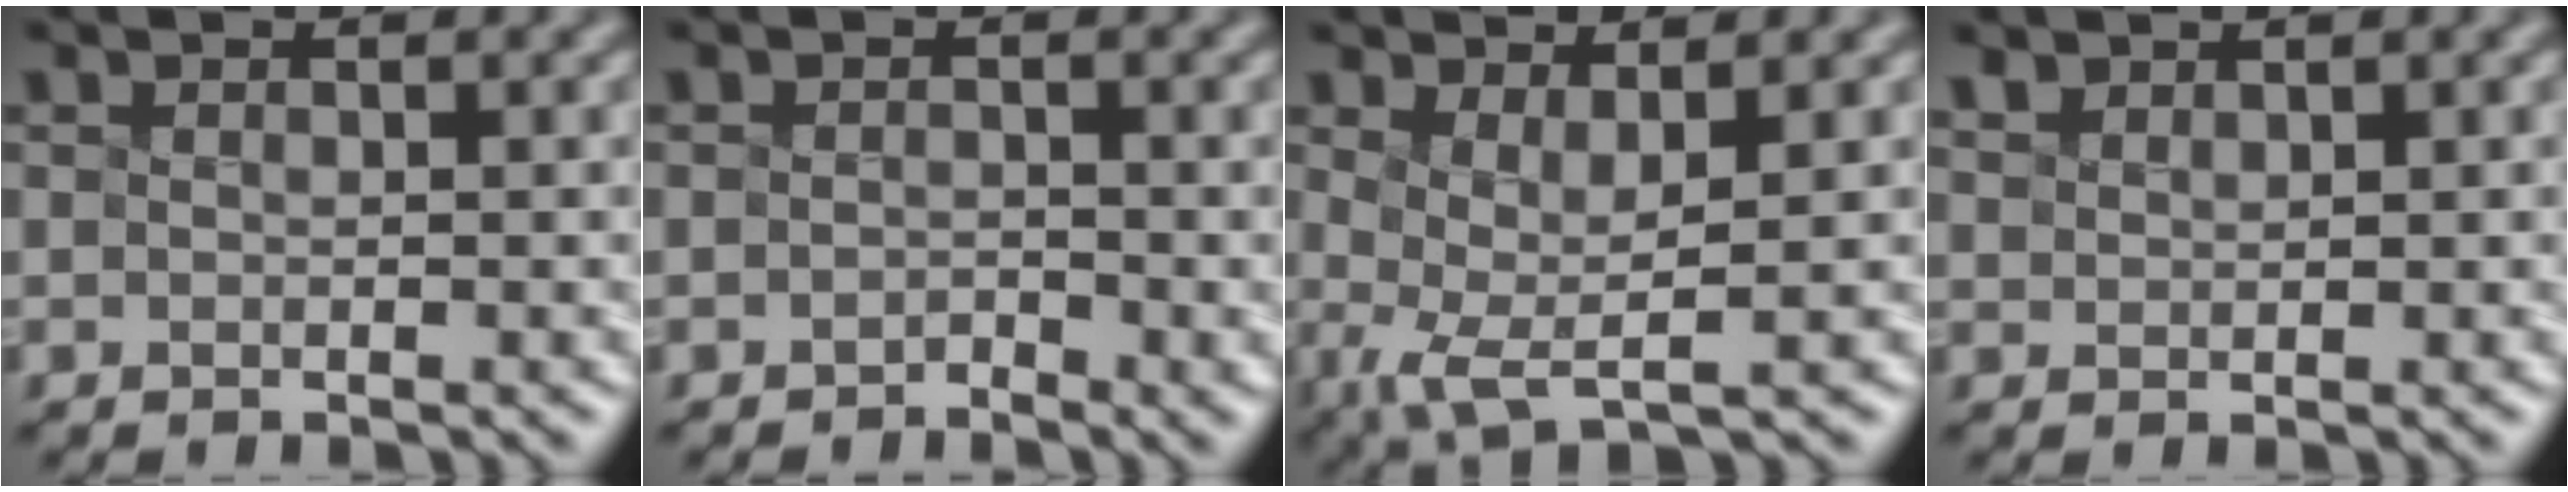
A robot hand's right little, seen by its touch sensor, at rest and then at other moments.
{"total": 1.4, "force": [-1.2, -0.5, -0.4], "torque": [-0.006, 0.000, -0.001]}
{"total": 2.5, "force": [0.3, 0.3, 2.5], "torque": [-0.056, 0.002, 0.024]}
{"total": 1.2, "force": [0.8, -0.5, -0.8], "torque": [-0.005, 0.008, 0.041]}